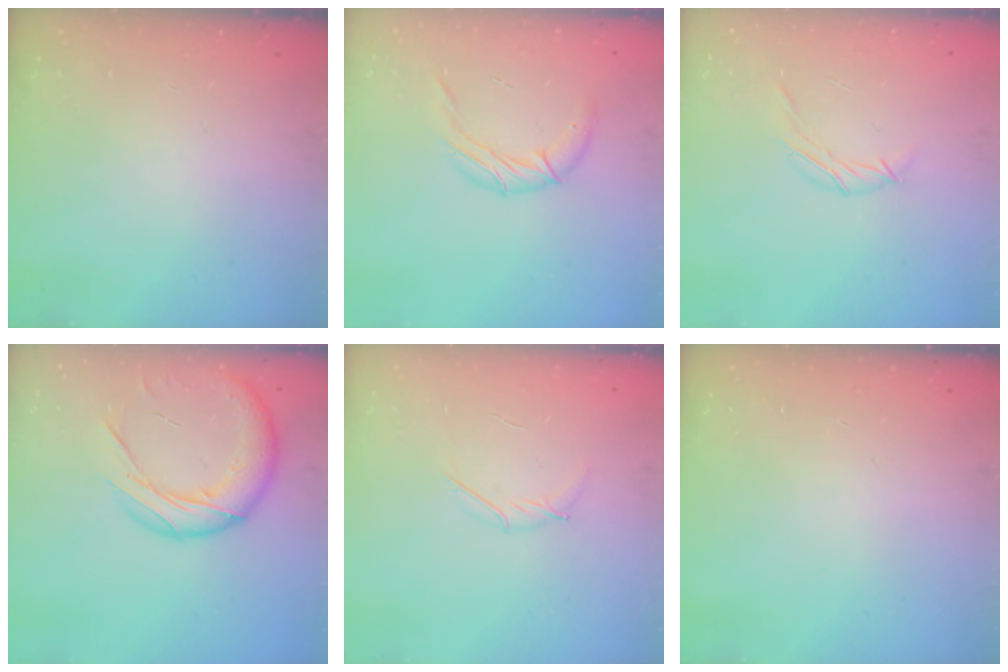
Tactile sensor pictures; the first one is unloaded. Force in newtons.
{"total": 9.5, "press": 9.5, "slide": 0.7}
{"total": 6.1, "press": 5.9, "slide": 1.4}
{"total": 18.1, "press": 17.9, "slide": 2.8}
{"total": 4.1, "press": 4.0, "slide": 1.0}
{"total": 0.0}